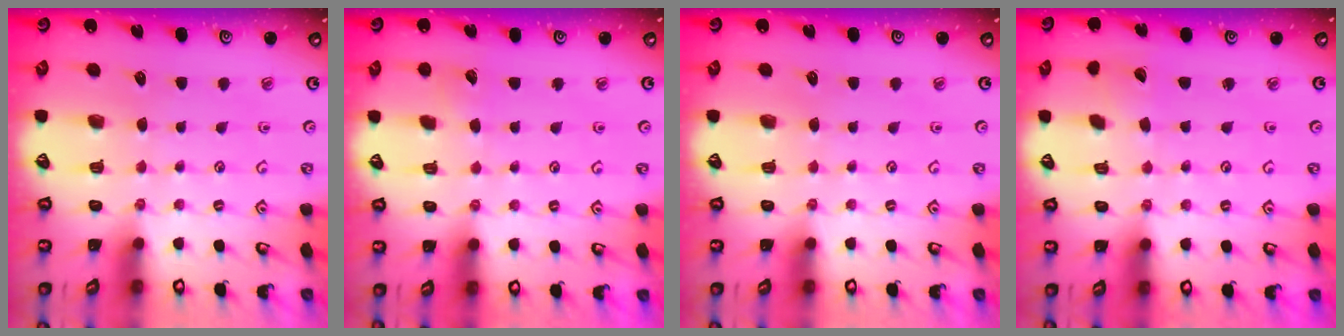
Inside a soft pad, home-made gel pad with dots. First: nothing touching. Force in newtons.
{"total": 2.3, "press": 2.3, "slide": 0.1}
{"total": 0.0}
{"total": 2.2, "press": 2.2, "slide": 0.2}